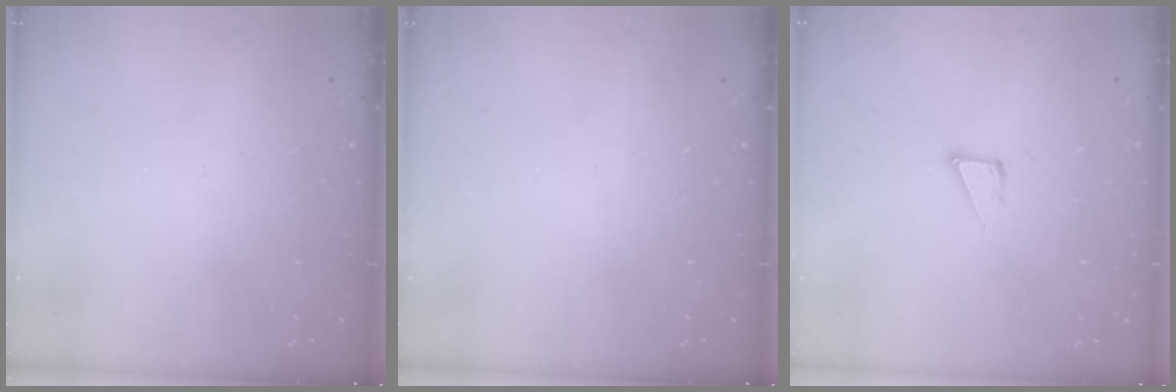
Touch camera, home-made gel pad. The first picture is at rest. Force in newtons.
{"total": 0.0}
{"total": 5.8, "press": 5.8, "slide": 0.2}